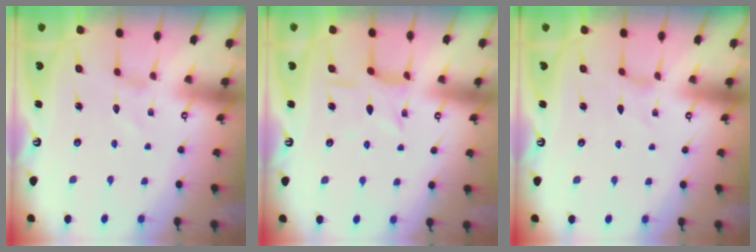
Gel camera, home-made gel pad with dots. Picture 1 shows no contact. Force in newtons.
{"total": 6.9, "press": 6.9, "slide": 0.5}
{"total": 0.5, "press": 0.5, "slide": 0.1}